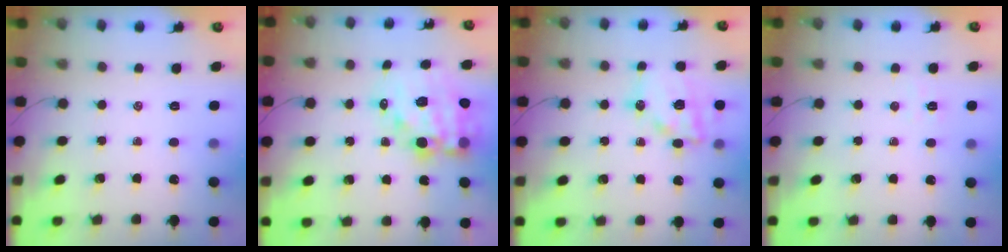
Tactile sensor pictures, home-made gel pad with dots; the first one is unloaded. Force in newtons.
{"total": 15.4, "press": 14.9, "slide": 3.9}
{"total": 15.0, "press": 14.6, "slide": 3.3}
{"total": 3.6, "press": 3.5, "slide": 1.0}